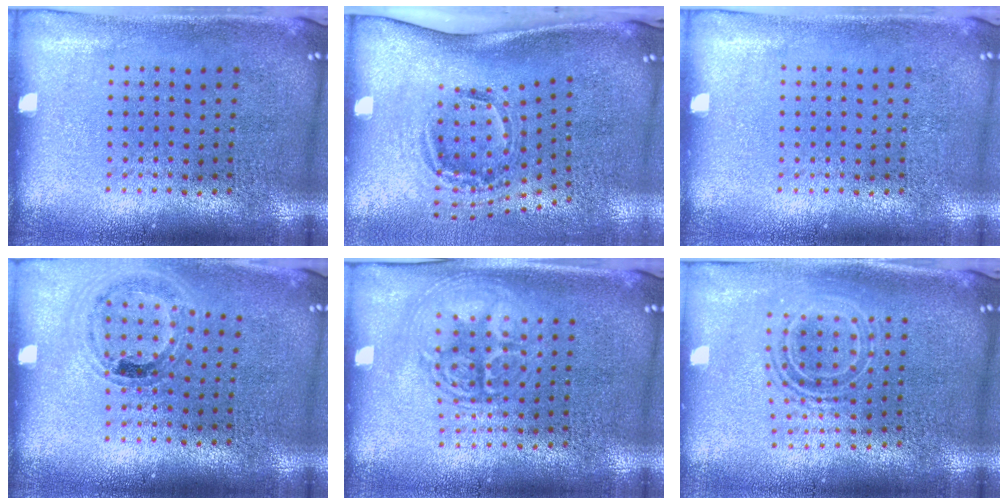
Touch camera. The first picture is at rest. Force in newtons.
{"total": 2.0, "press": 1.2, "slide": 1.7}
{"total": 0.0}
{"total": 0.9, "press": 0.9, "slide": 0.1}
{"total": 2.9, "press": 2.9, "slide": 0.4}
{"total": 1.6, "press": 1.3, "slide": 1.0}